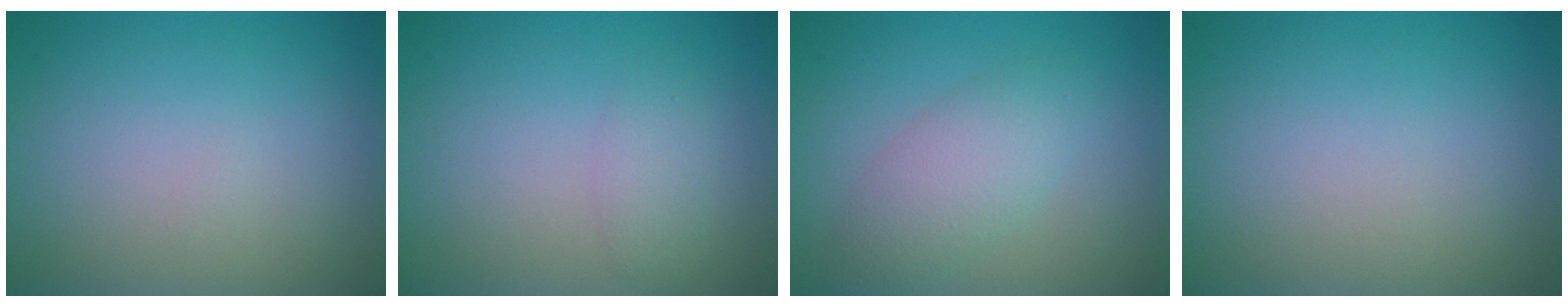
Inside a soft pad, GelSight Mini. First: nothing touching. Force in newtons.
{"total": 1.5, "press": 1.5, "slide": 0.1}
{"total": 3.6, "press": 3.6, "slide": 0.3}
{"total": 0.0}